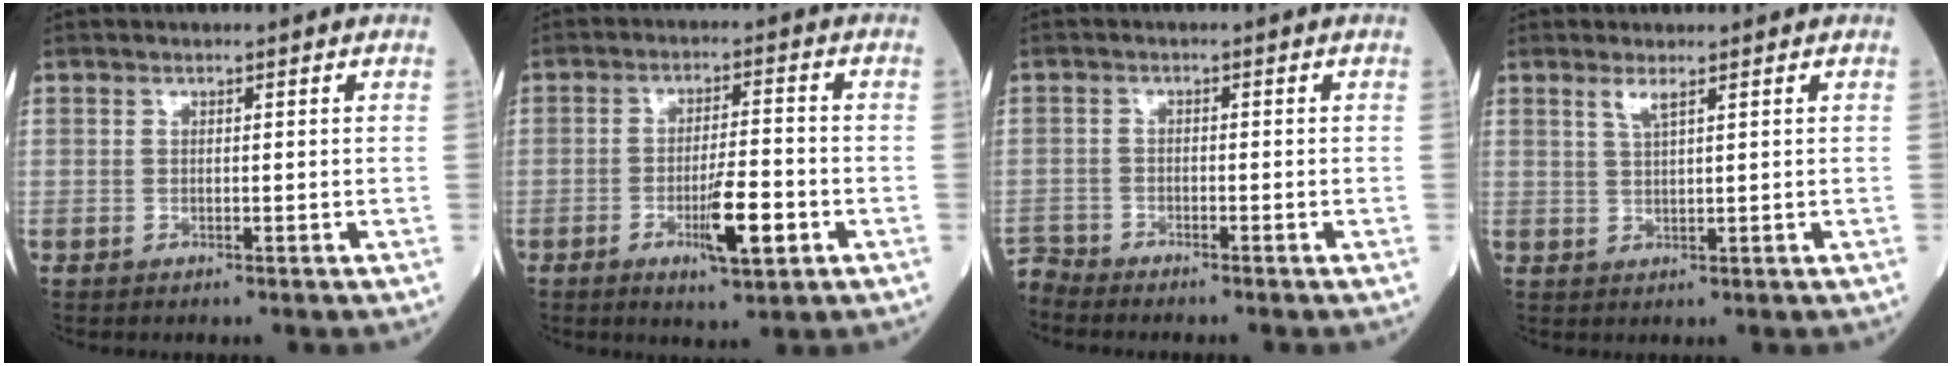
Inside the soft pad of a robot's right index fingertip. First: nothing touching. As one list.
[{"total": 7.3, "force": [-2.8, 1.1, 6.7], "torque": [-0.114, -0.006, -0.040]}, {"total": 3.2, "force": [-3.0, -0.4, -0.9], "torque": [0.019, -0.015, -0.057]}, {"total": 2.0, "force": [1.3, -0.1, 1.5], "torque": [-0.036, -0.002, 0.029]}]